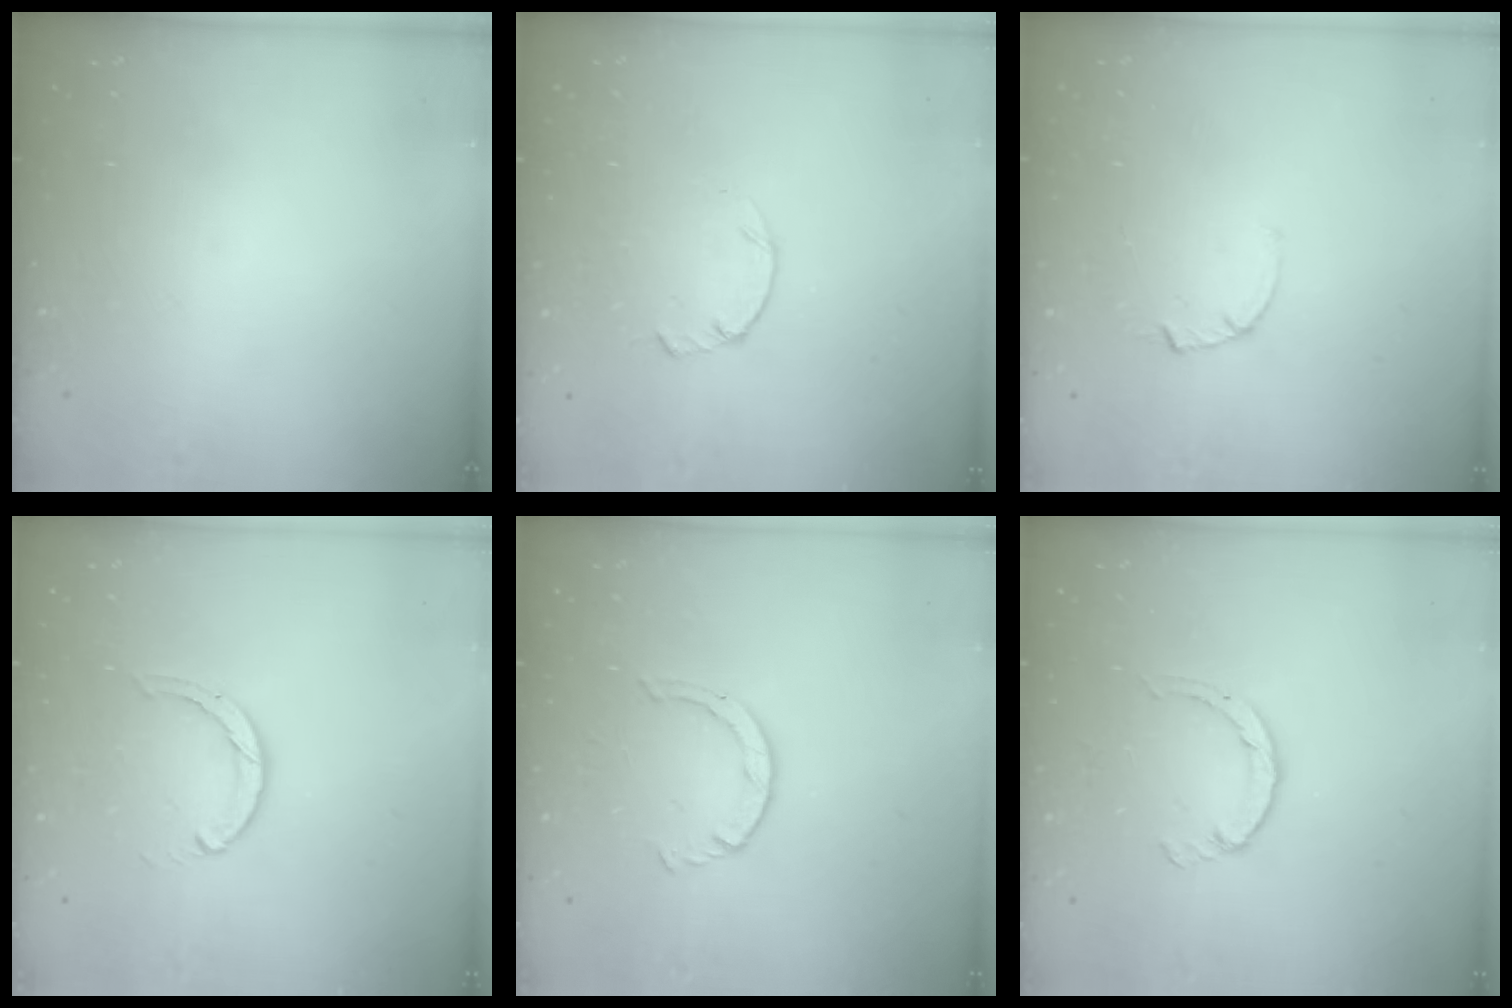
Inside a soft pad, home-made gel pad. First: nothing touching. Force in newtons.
{"total": 0.5, "press": 0.4, "slide": 0.3}
{"total": 2.5, "press": 2.5, "slide": 0.3}
{"total": 2.0, "press": 2.0, "slide": 0.3}
{"total": 2.6, "press": 2.6, "slide": 0.3}
{"total": 2.6, "press": 2.6, "slide": 0.4}